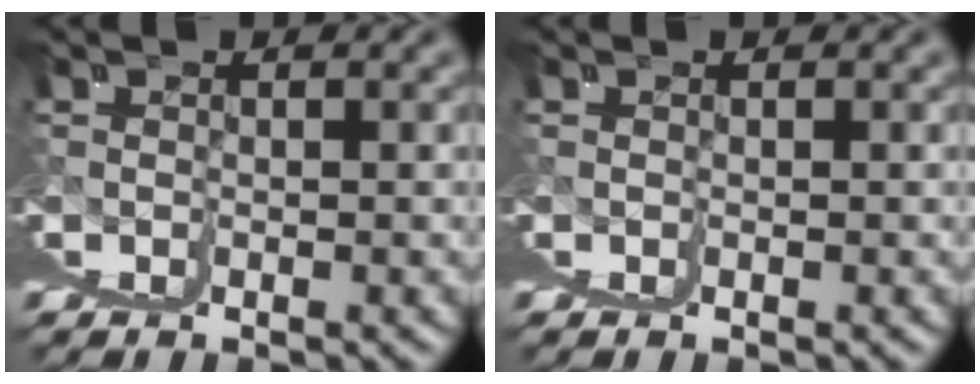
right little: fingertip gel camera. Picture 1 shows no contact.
{"total": 0.0}